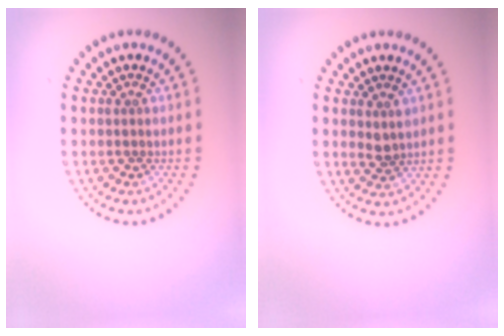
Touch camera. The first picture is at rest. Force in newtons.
{"total": 1.2, "press": 1.0, "slide": 0.6}